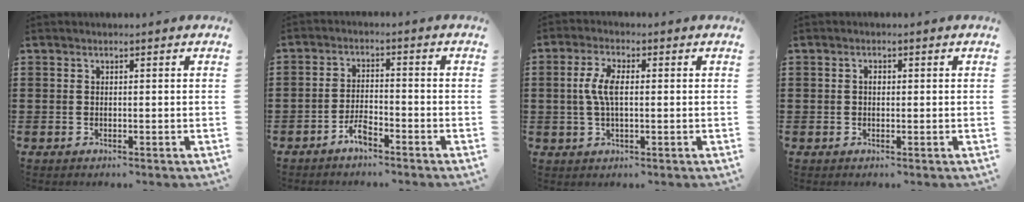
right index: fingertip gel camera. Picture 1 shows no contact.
{"total": 3.4, "force": [-2.6, 1.0, 2.0], "torque": [-0.043, 0.006, -0.052]}
{"total": 5.4, "force": [0.2, 2.1, 4.9], "torque": [-0.110, 0.002, -0.003]}
{"total": 1.1, "force": [0.1, 0.6, 0.9], "torque": [-0.018, 0.003, 0.002]}